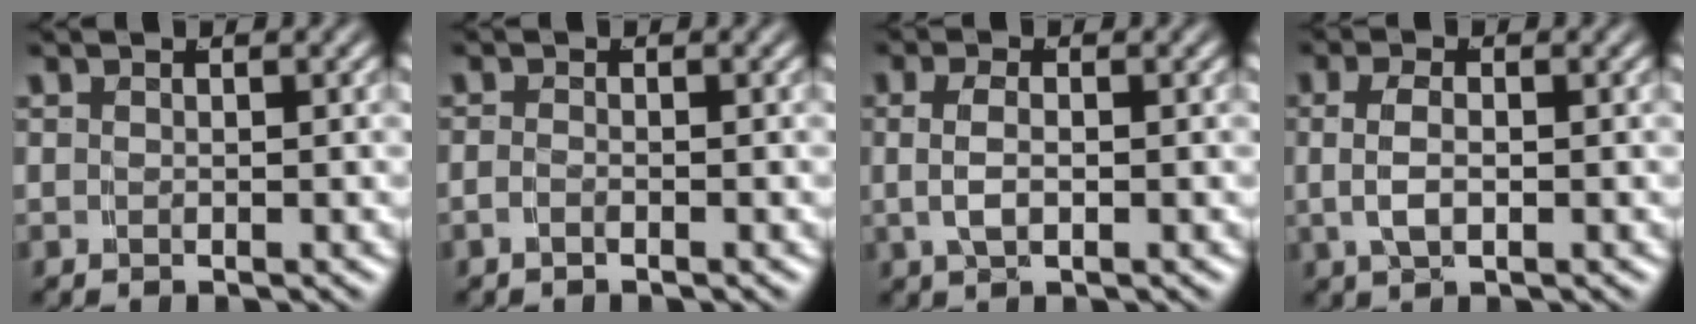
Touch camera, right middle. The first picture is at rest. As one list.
[{"total": 1.0, "force": [-0.8, 0.3, 0.5], "torque": [-0.013, -0.001, -0.020]}, {"total": 2.6, "force": [0.1, 1.3, 2.2], "torque": [-0.042, 0.001, 0.001]}, {"total": 3.0, "force": [0.2, 1.6, 2.5], "torque": [-0.049, 0.002, 0.002]}]